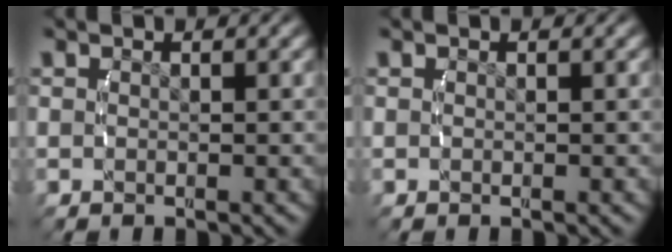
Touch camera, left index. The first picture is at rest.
{"total": 0.0}